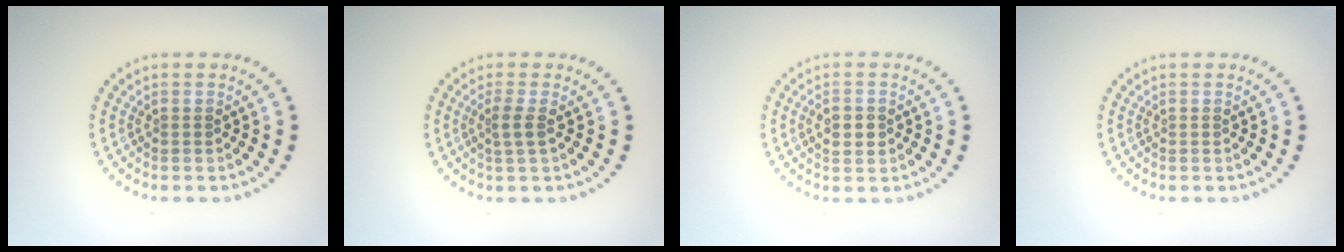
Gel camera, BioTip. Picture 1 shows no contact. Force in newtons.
{"total": 1.5, "press": 1.2, "slide": 0.9}
{"total": 2.5, "press": 2.5, "slide": 0.0}
{"total": 0.0}